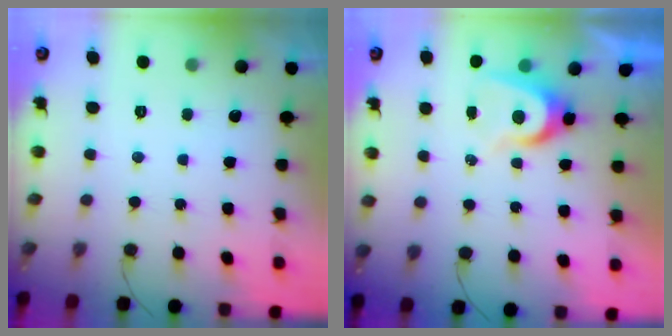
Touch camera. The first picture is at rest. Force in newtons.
{"total": 6.8, "press": 6.8, "slide": 0.4}